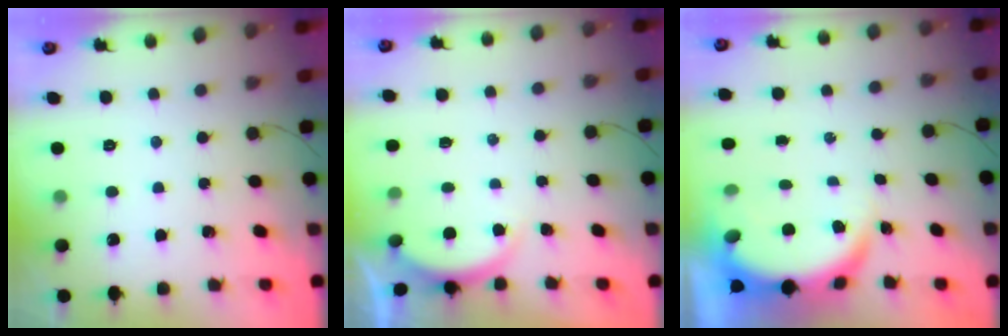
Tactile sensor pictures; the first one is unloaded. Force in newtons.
{"total": 2.2, "press": 2.2, "slide": 0.6}
{"total": 6.3, "press": 6.2, "slide": 0.9}